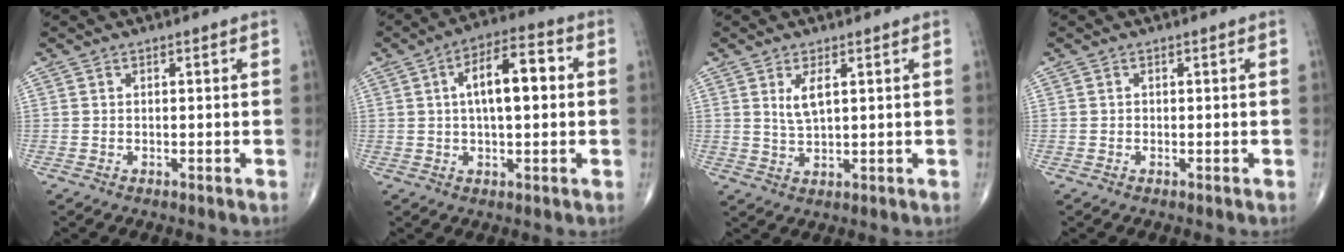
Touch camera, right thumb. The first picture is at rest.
{"total": 11.2, "force": [1.6, 4.6, 10.0], "torque": [-0.155, 0.022, 0.019]}
{"total": 3.8, "force": [1.4, 1.3, 3.3], "torque": [-0.066, -0.011, 0.031]}
{"total": 0.0}